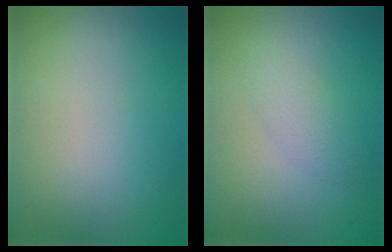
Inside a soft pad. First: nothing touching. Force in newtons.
{"total": 1.8, "press": 1.8, "slide": 0.2}